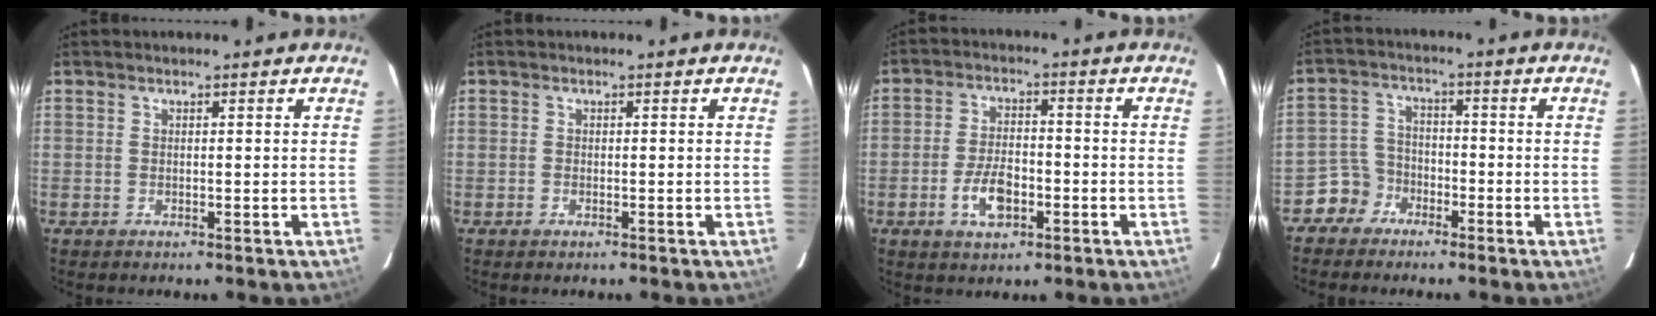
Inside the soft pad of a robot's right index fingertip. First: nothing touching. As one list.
[{"total": 0.6, "force": [-0.4, 0.3, 0.3], "torque": [-0.005, 0.000, -0.009]}, {"total": 7.5, "force": [-2.9, 4.0, 5.6], "torque": [-0.117, 0.003, -0.049]}, {"total": 5.4, "force": [-3.7, 3.9, 0.0], "torque": [-0.007, 0.027, -0.075]}]